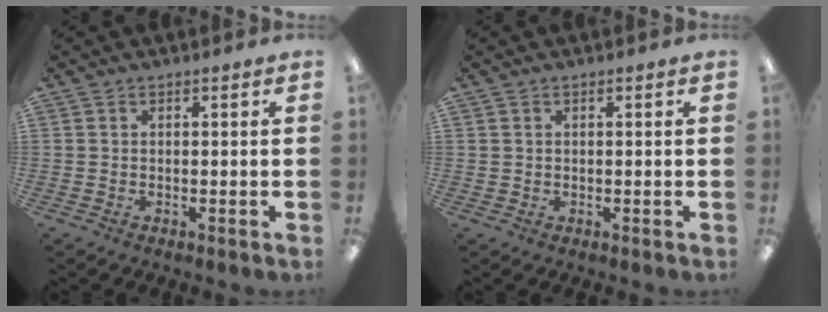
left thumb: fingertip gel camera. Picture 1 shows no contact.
{"total": 0.8, "force": [0.3, 0.7, 0.0], "torque": [-0.001, 0.004, 0.005]}